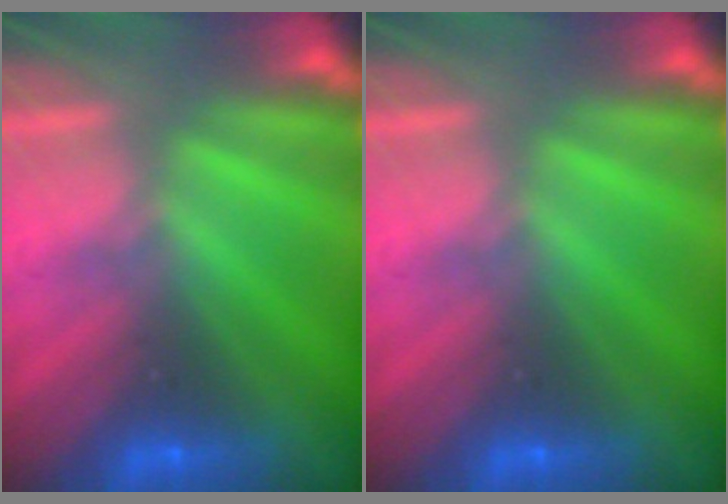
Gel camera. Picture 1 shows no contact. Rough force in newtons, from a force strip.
{"total": 0.0}